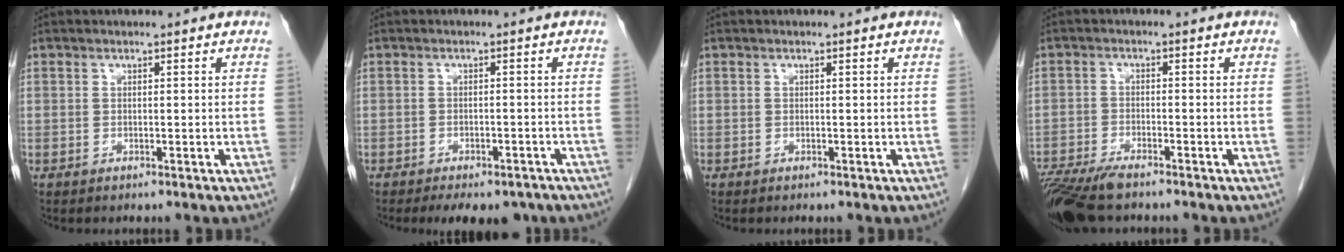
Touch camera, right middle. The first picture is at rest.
{"total": 8.5, "force": [-6.7, 3.6, 3.8], "torque": [-0.048, -0.004, -0.083]}
{"total": 0.0}
{"total": 9.2, "force": [-7.4, 1.9, 5.1], "torque": [-0.089, -0.021, -0.130]}